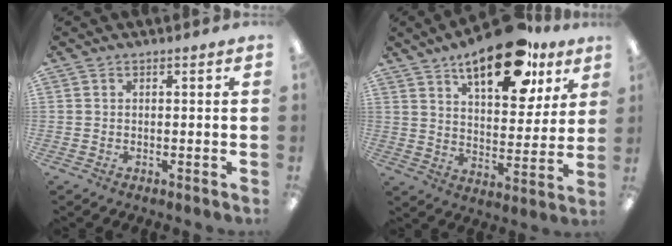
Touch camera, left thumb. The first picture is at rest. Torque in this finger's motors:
{"motor_torque": [0.57, 0.70, 1.32, -1.45, 0.13]}